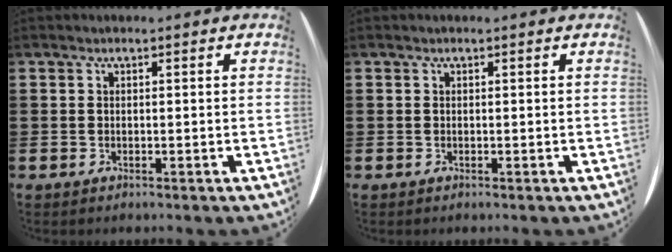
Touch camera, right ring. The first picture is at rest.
{"total": 0.0}